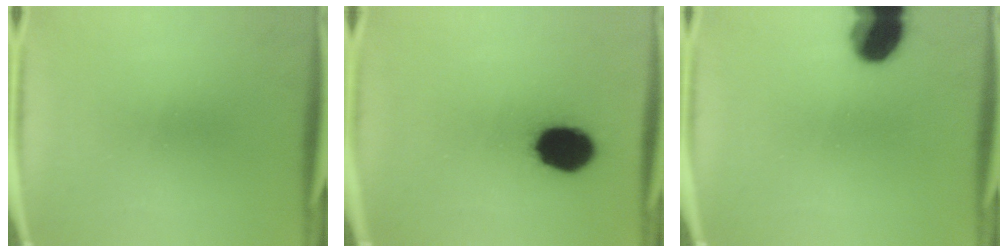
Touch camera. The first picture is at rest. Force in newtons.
{"total": 15.8}
{"total": 11.3}